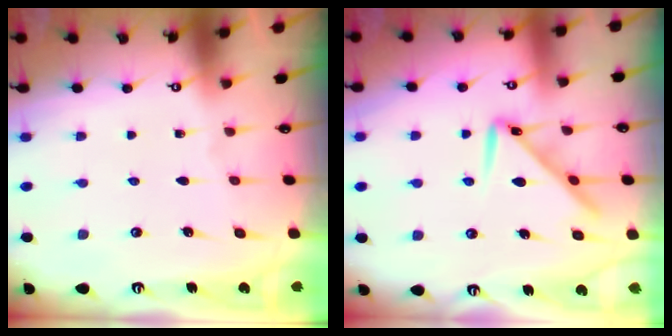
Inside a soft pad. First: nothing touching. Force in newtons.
{"total": 10.3, "press": 10.3, "slide": 0.4}